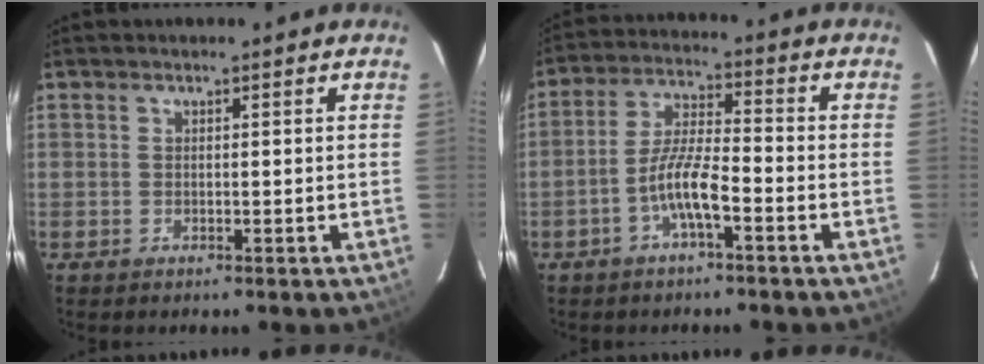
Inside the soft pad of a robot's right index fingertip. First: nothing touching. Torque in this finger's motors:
{"motor_torque": [0.79, -0.48, 0.64, 0.15]}